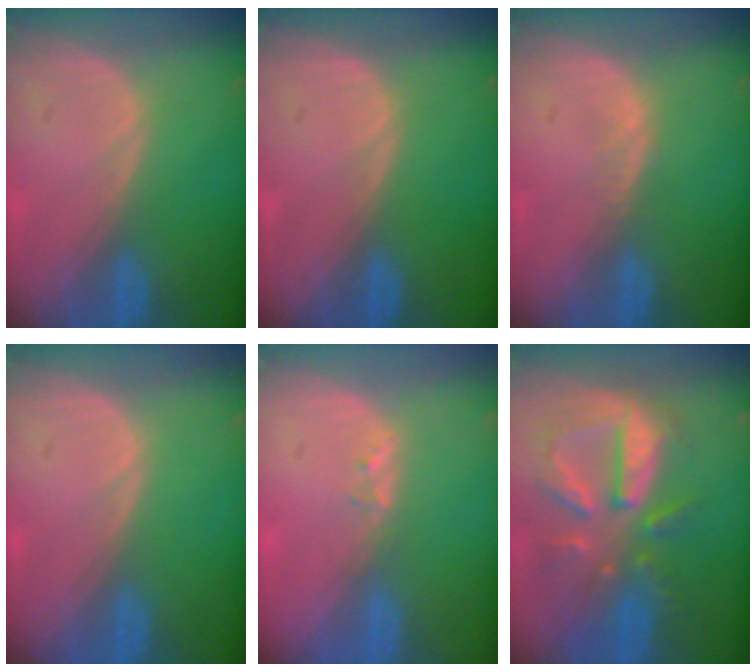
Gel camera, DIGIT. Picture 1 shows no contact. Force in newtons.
{"total": 0.0}
{"total": 0.8, "press": 0.7, "slide": 0.2}
{"total": 0.0}
{"total": 1.4, "press": 1.3, "slide": 0.7}
{"total": 10.7, "press": 9.4, "slide": 5.1}